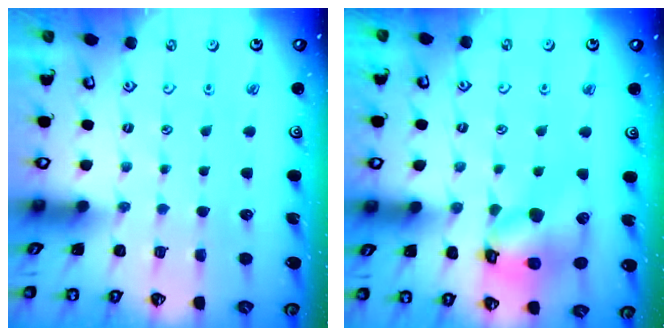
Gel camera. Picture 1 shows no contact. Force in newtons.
{"total": 14.4, "press": 14.3, "slide": 1.8}